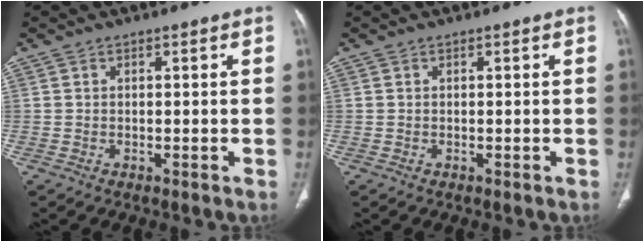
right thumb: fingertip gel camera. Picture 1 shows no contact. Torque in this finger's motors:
{"motor_torque": [0.09, 0.09, -0.02, 0.02, 0.04]}